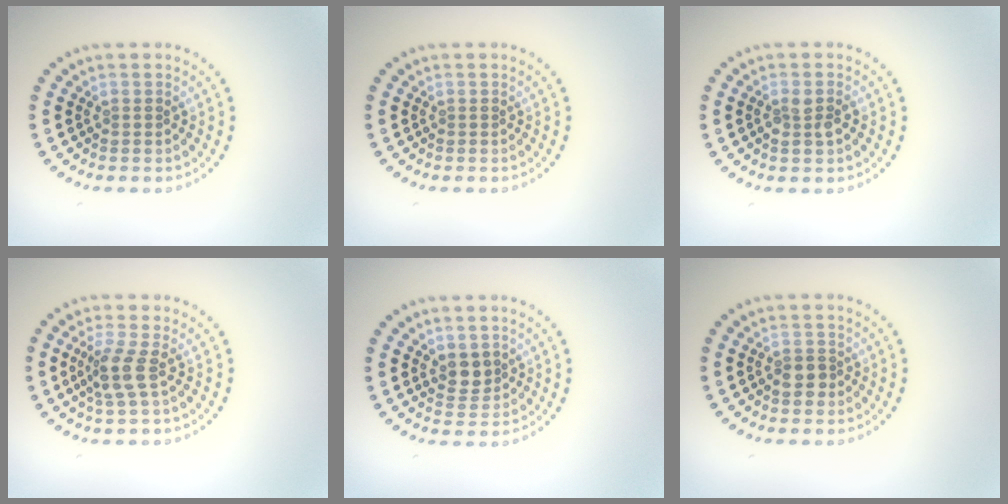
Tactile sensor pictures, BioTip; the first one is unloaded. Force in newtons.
{"total": 0.0}
{"total": 1.6, "press": 1.5, "slide": 0.5}
{"total": 2.6, "press": 1.9, "slide": 1.8}
{"total": 2.0, "press": 1.8, "slide": 0.9}
{"total": 1.8, "press": 1.7, "slide": 0.7}